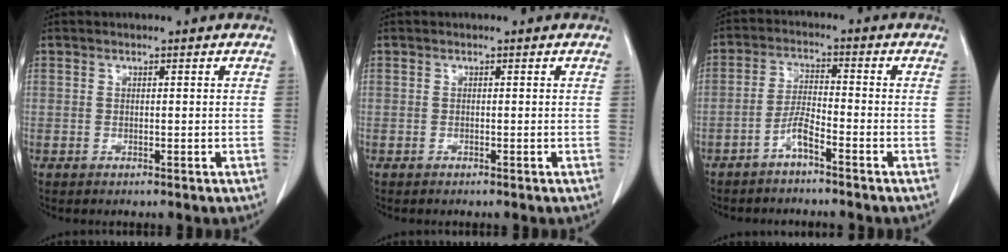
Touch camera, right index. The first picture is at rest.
{"total": 0.0}
{"total": 3.9, "force": [-2.8, 0.3, 2.7], "torque": [-0.058, 0.007, -0.057]}